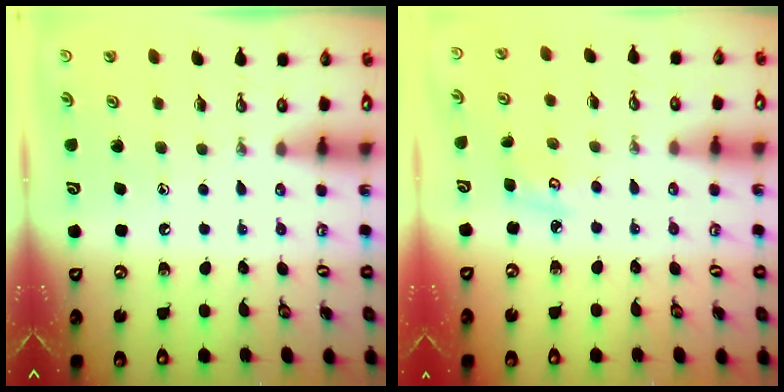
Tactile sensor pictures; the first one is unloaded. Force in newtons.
{"total": 3.4, "press": 3.4, "slide": 0.4}